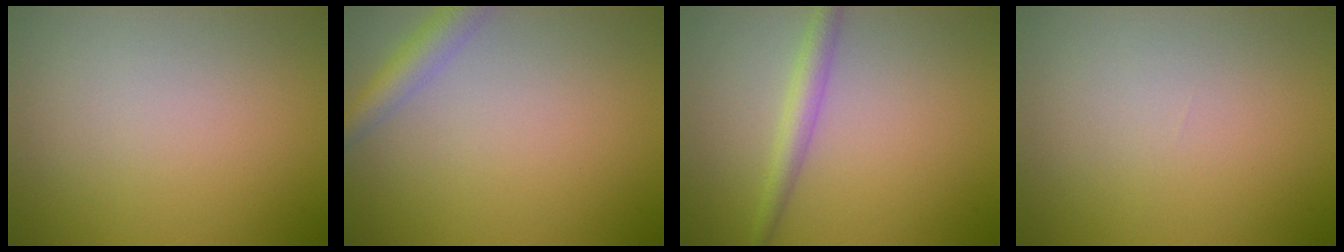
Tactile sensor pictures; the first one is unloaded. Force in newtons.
{"total": 2.9, "press": 2.9, "slide": 0.1}
{"total": 2.4, "press": 2.4, "slide": 0.1}
{"total": 0.0}